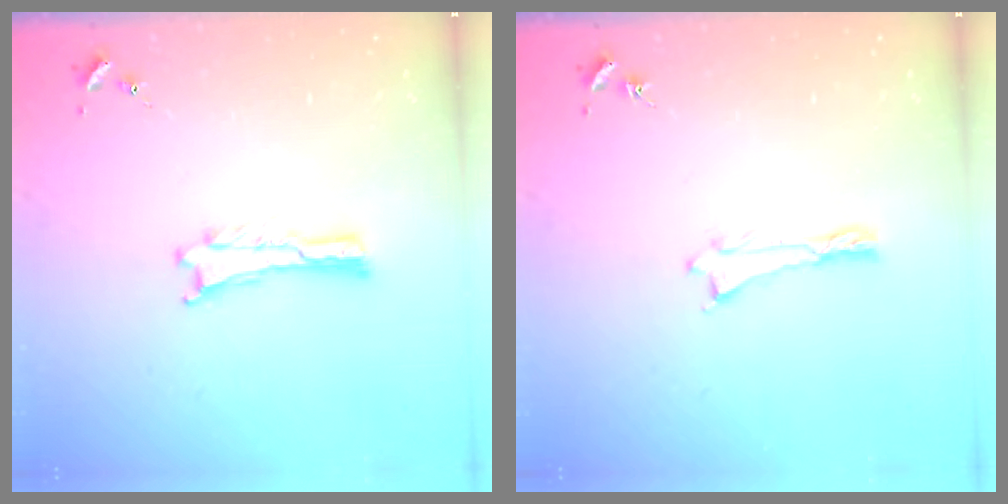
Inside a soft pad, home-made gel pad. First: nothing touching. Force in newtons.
{"total": 0.0}